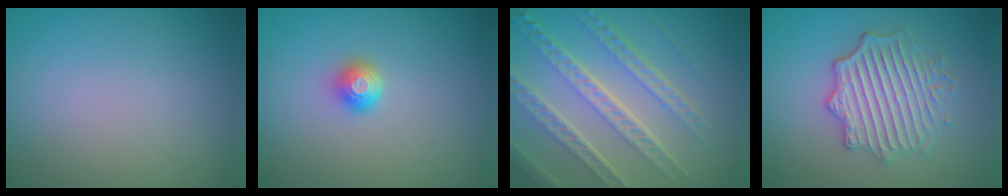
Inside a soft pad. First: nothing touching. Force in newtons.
{"total": 1.6, "press": 1.3, "slide": 0.9}
{"total": 7.2, "press": 5.2, "slide": 5.1}
{"total": 5.0, "press": 4.1, "slide": 2.9}